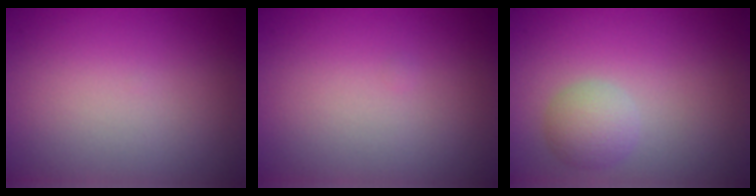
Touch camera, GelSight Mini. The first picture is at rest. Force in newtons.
{"total": 0.0}
{"total": 2.4, "press": 2.4, "slide": 0.1}